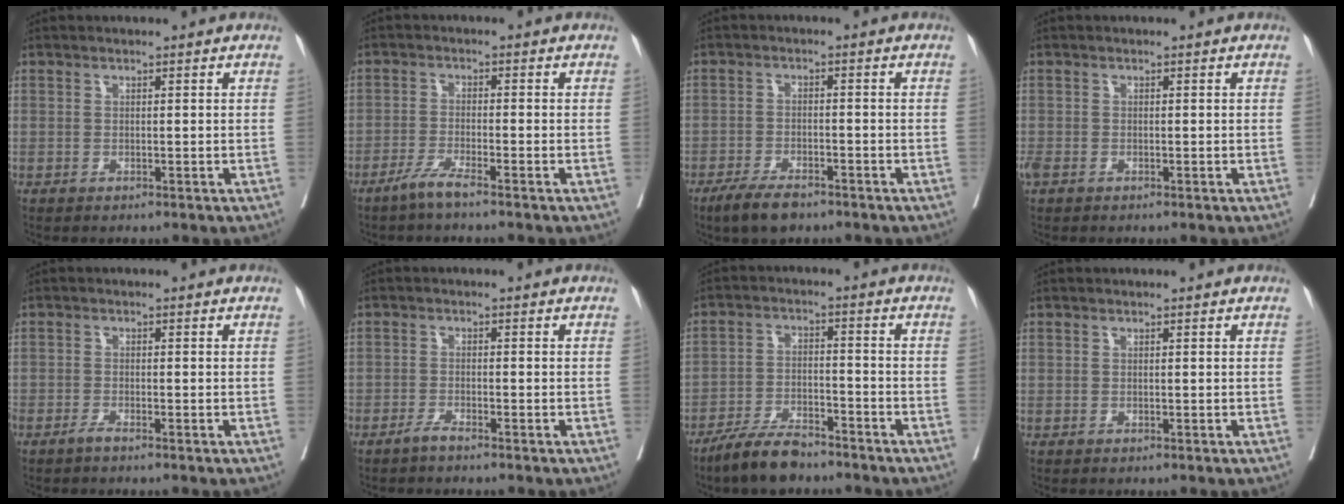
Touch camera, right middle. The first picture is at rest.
{"total": 3.3, "force": [-2.6, -0.4, 2.1], "torque": [-0.044, -0.006, -0.055]}
{"total": 5.6, "force": [-4.2, 1.7, 3.2], "torque": [-0.062, -0.006, -0.074]}
{"total": 1.6, "force": [-0.9, 1.0, 0.9], "torque": [-0.028, -0.004, -0.015]}
{"total": 1.2, "force": [-1.0, -0.1, 0.6], "torque": [-0.013, -0.001, -0.020]}
{"total": 1.7, "force": [-1.4, -0.2, 0.8], "torque": [-0.019, -0.001, -0.030]}
{"total": 7.4, "force": [-6.3, 1.8, 3.5], "torque": [-0.069, -0.013, -0.117]}
{"total": 0.0}